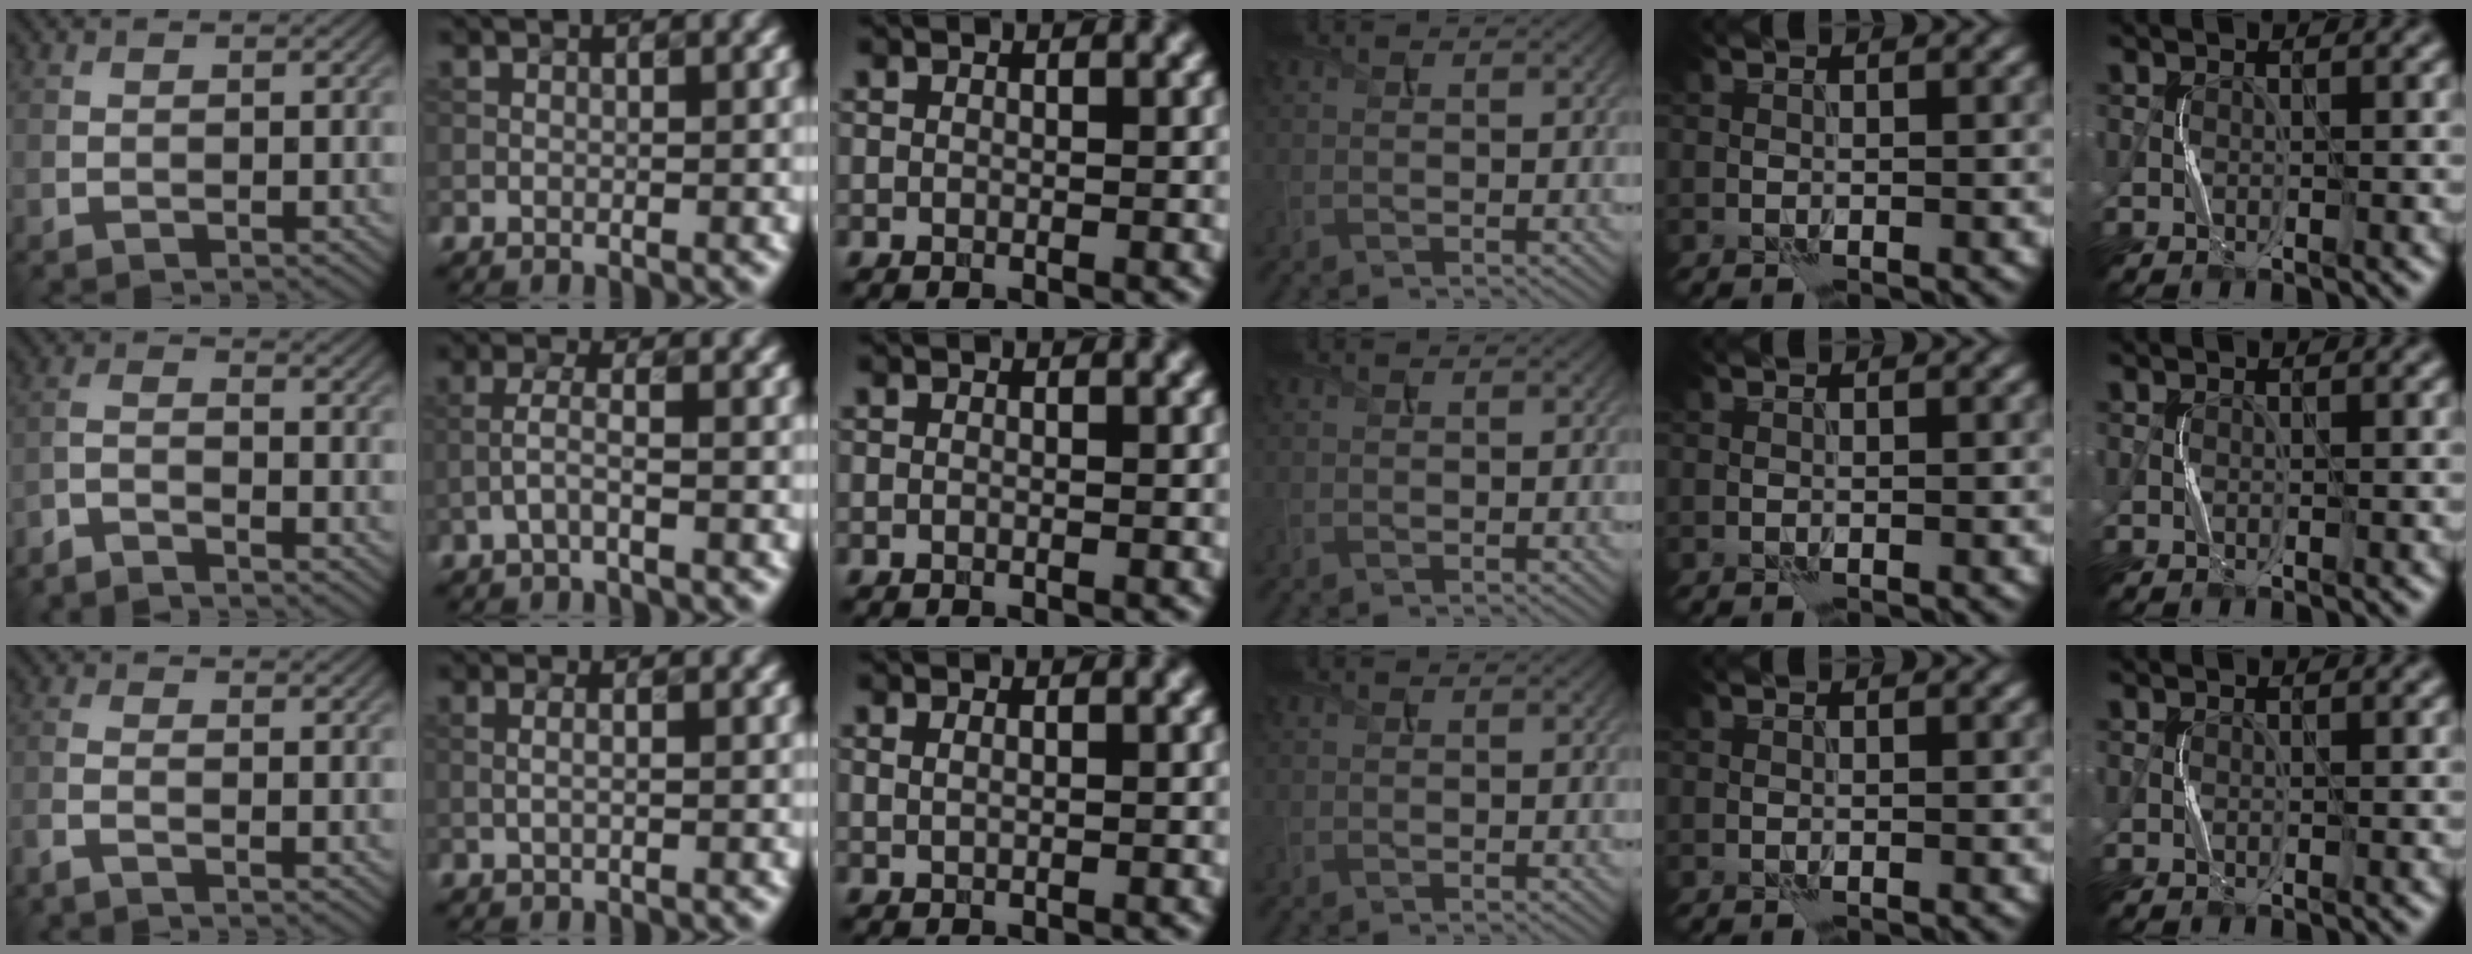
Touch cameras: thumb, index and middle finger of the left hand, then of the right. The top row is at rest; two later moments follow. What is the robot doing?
{"motion": "squeeze", "object": "sponge"}